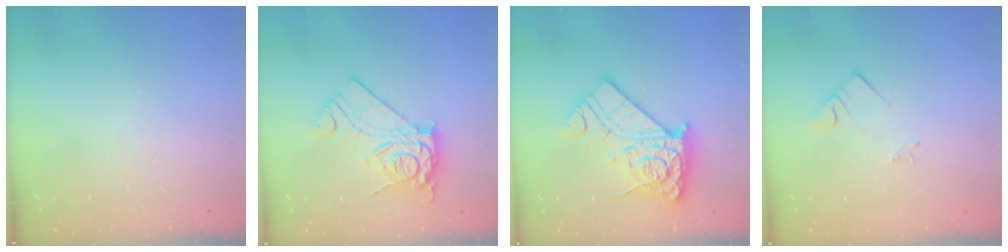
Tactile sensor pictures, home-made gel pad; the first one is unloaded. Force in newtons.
{"total": 11.5, "press": 11.5, "slide": 1.2}
{"total": 14.7, "press": 14.6, "slide": 1.5}
{"total": 2.5, "press": 2.5, "slide": 0.3}